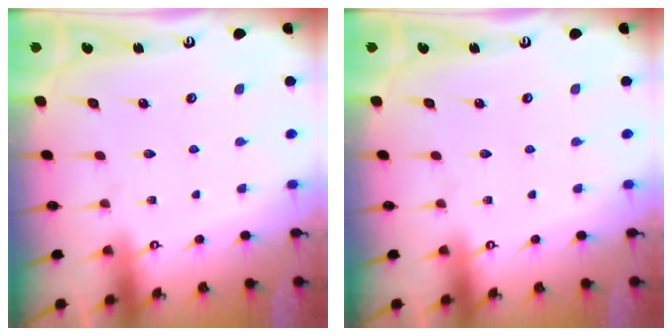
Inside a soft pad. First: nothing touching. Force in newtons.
{"total": 0.0}